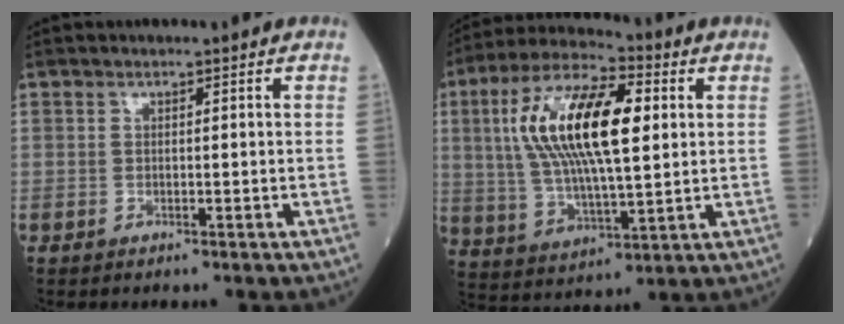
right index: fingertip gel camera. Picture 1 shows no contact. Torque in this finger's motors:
{"motor_torque": [1.69, 0.45, 1.05, 0.21]}